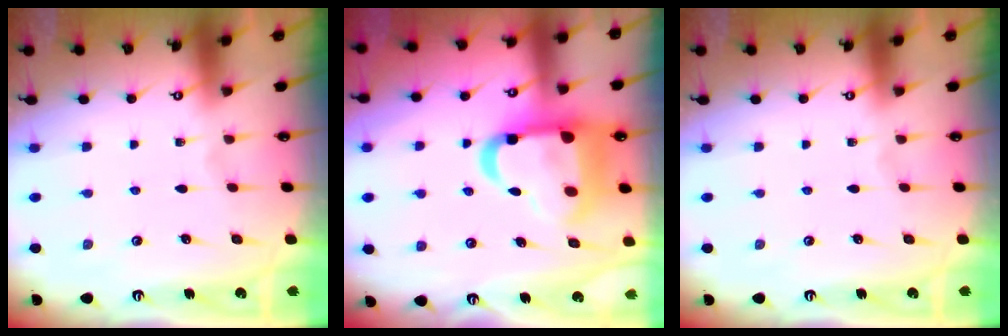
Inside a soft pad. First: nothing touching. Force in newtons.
{"total": 17.9, "press": 17.7, "slide": 2.2}
{"total": 0.0}